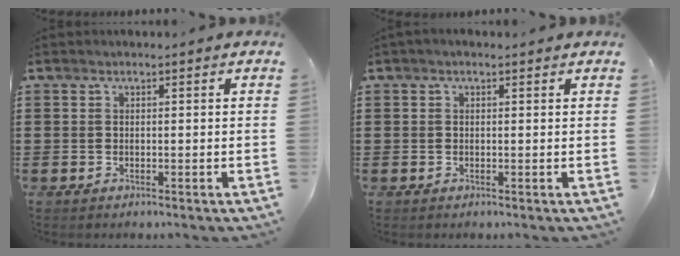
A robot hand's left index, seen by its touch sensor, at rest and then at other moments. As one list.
[{"total": 0.5, "force": [0.1, 0.3, 0.4], "torque": [-0.008, 0.002, 0.001]}]